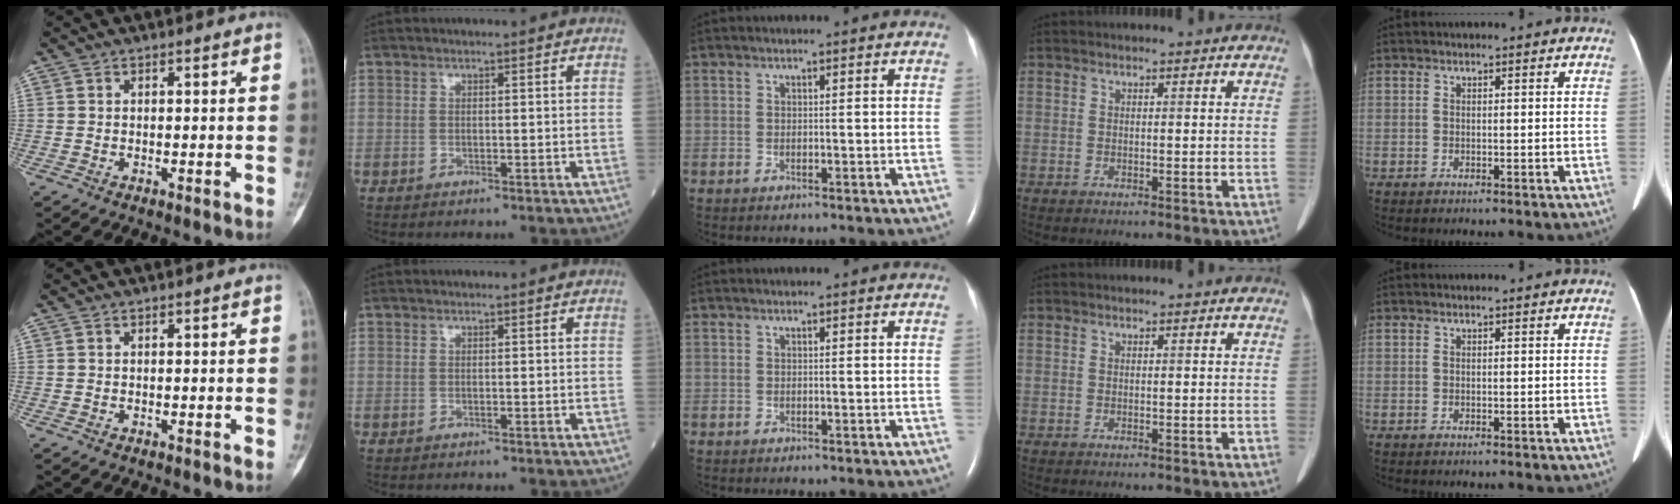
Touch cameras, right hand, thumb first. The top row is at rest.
{}